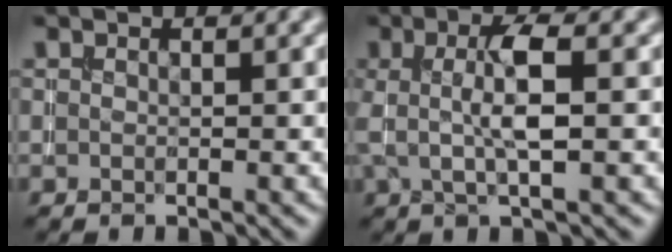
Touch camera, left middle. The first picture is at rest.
{"total": 4.0, "force": [0.3, 0.8, 3.9], "torque": [-0.071, 0.005, 0.005]}